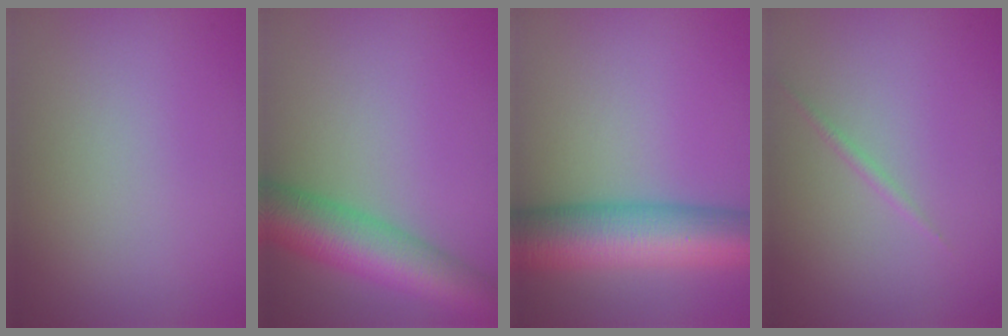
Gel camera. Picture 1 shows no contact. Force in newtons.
{"total": 8.8, "press": 8.8, "slide": 0.3}
{"total": 10.8, "press": 10.8, "slide": 0.4}
{"total": 0.7, "press": 0.7, "slide": 0.0}